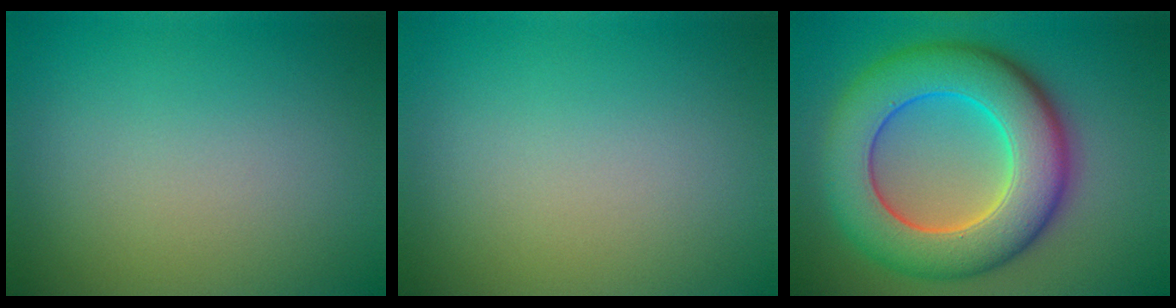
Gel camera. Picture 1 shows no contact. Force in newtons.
{"total": 0.0}
{"total": 11.4, "press": 11.4, "slide": 0.7}